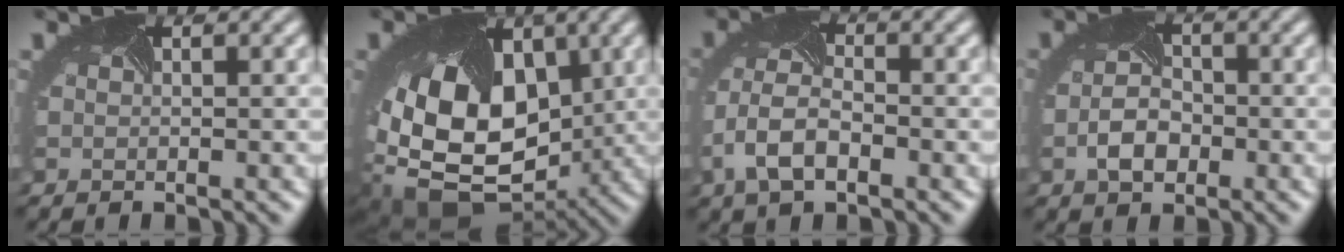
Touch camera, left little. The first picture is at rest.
{"total": 15.6, "force": [-0.5, 10.9, 11.2], "torque": [-0.211, -0.045, 0.010]}
{"total": 5.3, "force": [-2.2, 2.8, 3.9], "torque": [-0.094, -0.003, -0.047]}
{"total": 3.2, "force": [-1.1, 2.1, 2.2], "torque": [-0.046, -0.006, -0.022]}